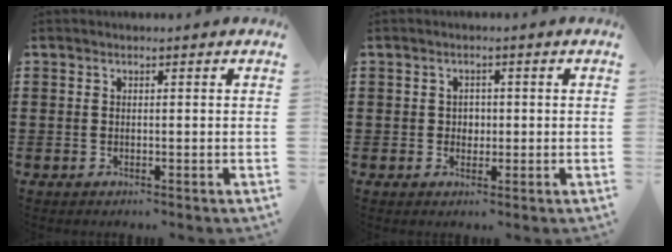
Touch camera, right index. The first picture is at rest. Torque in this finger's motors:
{"motor_torque": [0.01, 1.04, 0.02, 0.00]}